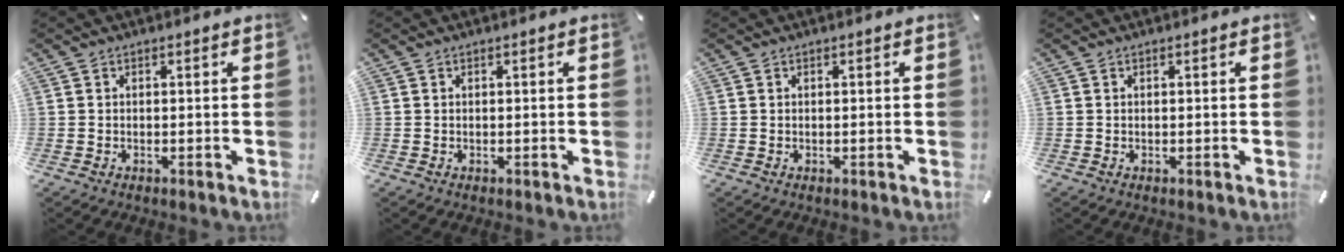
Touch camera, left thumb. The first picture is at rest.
{"total": 0.0}
{"total": 0.0}
{"total": 0.0}